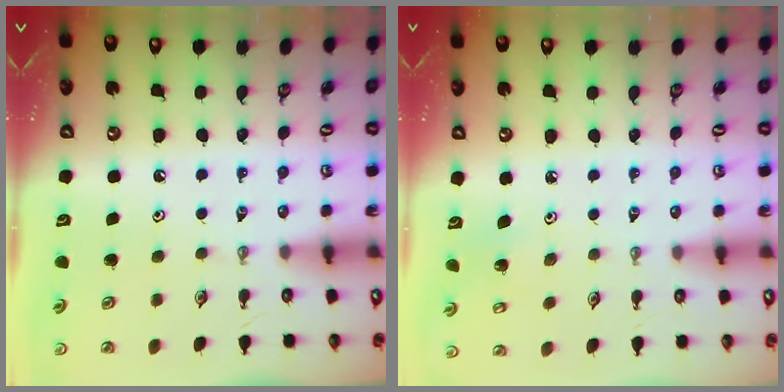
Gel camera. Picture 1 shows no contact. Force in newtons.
{"total": 2.8, "press": 2.8, "slide": 0.2}